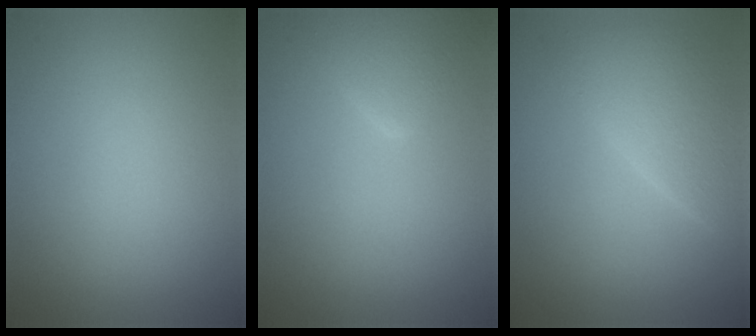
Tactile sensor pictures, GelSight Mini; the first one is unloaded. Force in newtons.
{"total": 2.8, "press": 2.8, "slide": 0.1}
{"total": 3.8, "press": 3.8, "slide": 0.2}